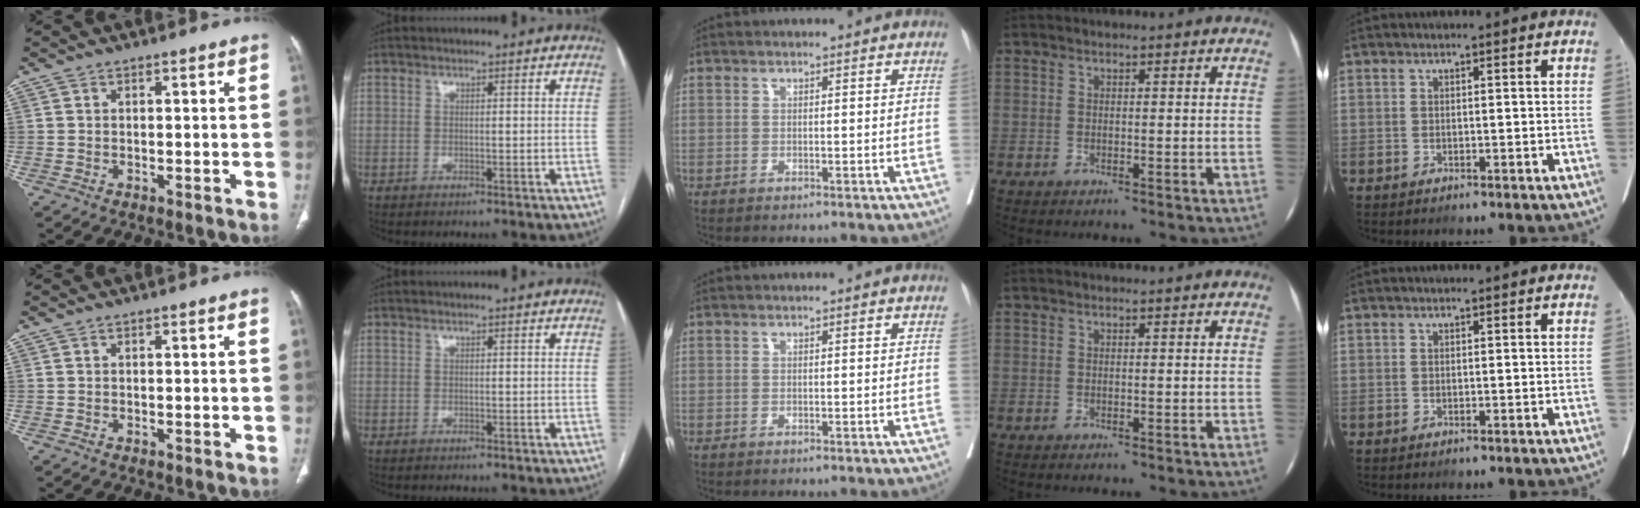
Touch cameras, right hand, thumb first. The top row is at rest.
{}